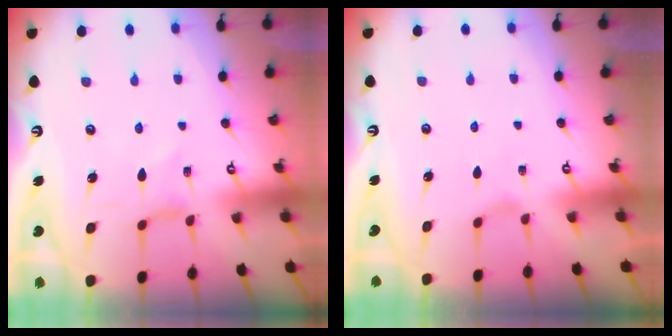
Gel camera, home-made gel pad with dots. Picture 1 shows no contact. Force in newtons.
{"total": 0.8, "press": 0.7, "slide": 0.3}